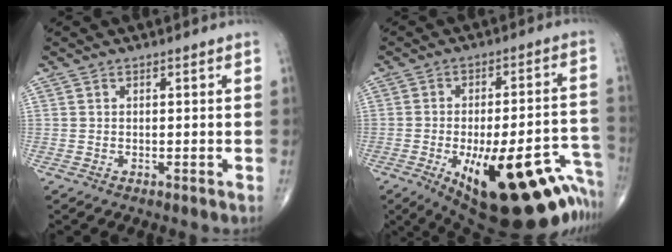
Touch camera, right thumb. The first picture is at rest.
{"total": 28.2, "force": [-14.2, 9.8, 22.3], "torque": [-0.219, 0.051, -0.181]}